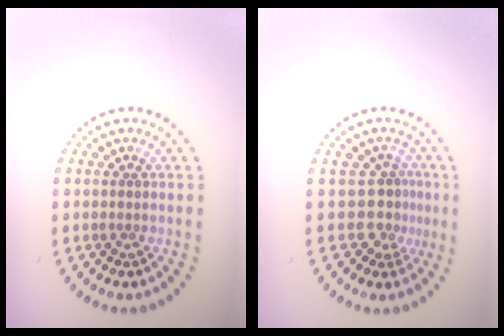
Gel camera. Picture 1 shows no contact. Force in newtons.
{"total": 2.5, "press": 1.8, "slide": 1.7}